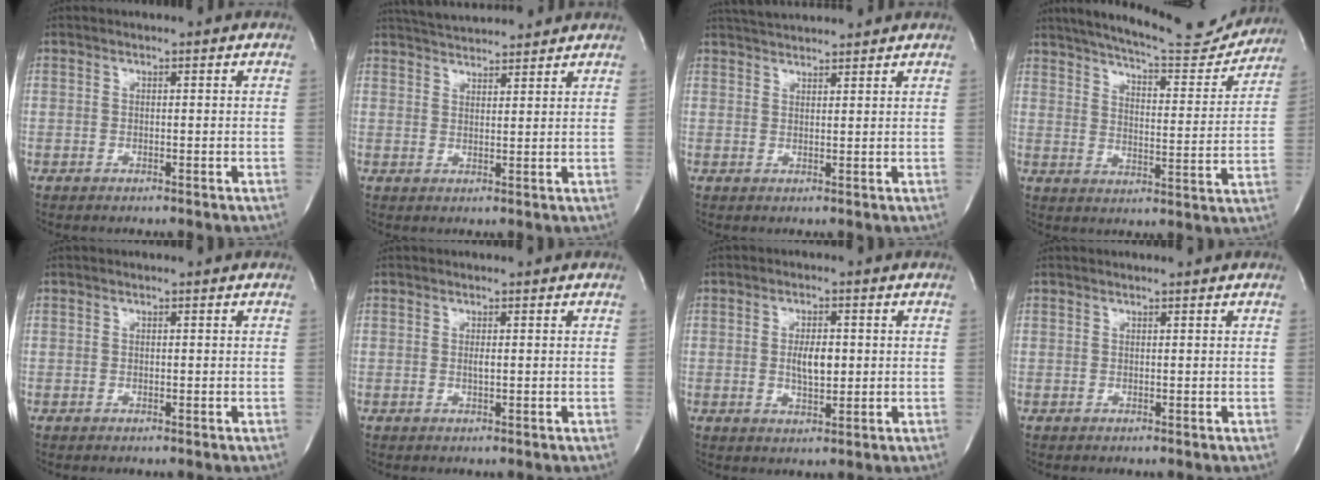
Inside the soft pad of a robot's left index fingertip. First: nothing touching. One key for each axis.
{"total": 8.3, "fx": 7.9, "fy": 0.9, "fz": 2.2, "tx": -0.045, "ty": 0.025, "tz": 0.123}
{"total": 6.4, "fx": 6.1, "fy": 0.5, "fz": 1.7, "tx": -0.036, "ty": 0.032, "tz": 0.096}
{"total": 18.3, "fx": 16.8, "fy": 2.8, "fz": 6.7, "tx": -0.101, "ty": -0.025, "tz": 0.220}
{"total": 0.0}
{"total": 0.7, "fx": 0.0, "fy": 0.0, "fz": 0.7, "tx": -0.018, "ty": -0.005, "tz": 0.000}
{"total": 4.3, "fx": 0.1, "fy": 1.7, "fz": 4.0, "tx": -0.071, "ty": -0.005, "tz": 0.005}
{"total": 0.6, "fx": 0.6, "fy": 0.0, "fz": 0.2, "tx": -0.006, "ty": 0.000, "tz": 0.009}